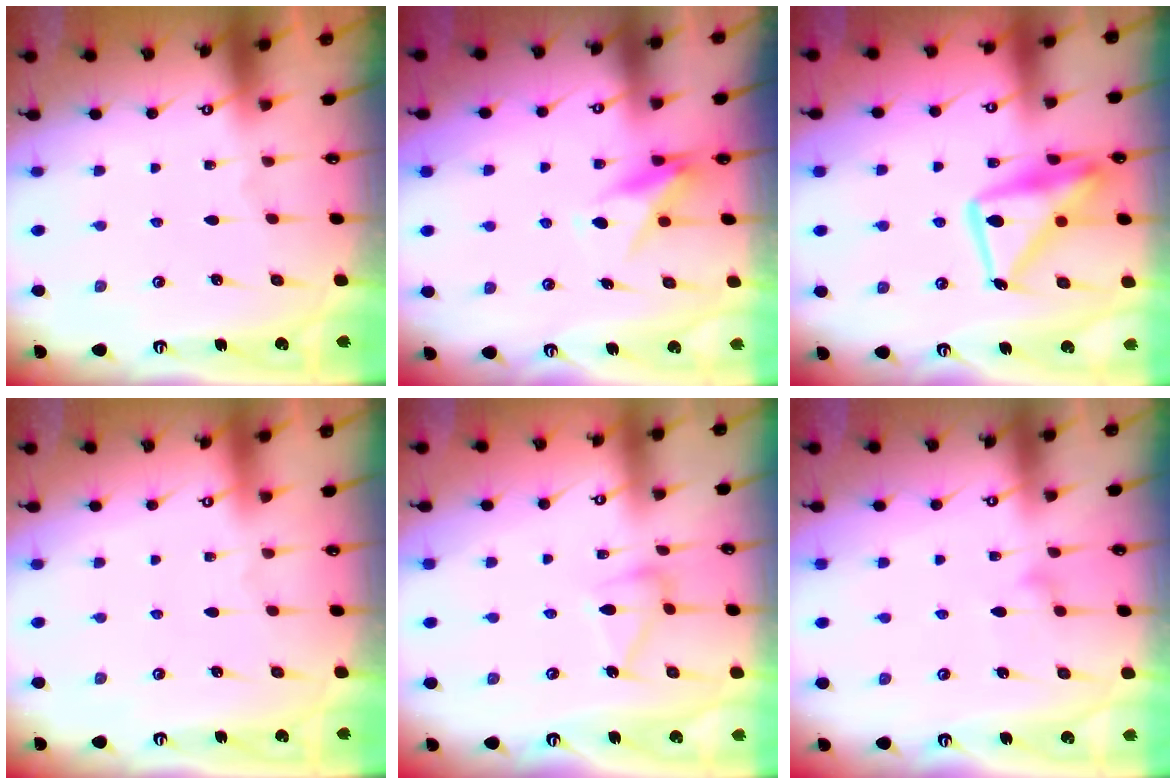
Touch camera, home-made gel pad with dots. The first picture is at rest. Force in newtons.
{"total": 8.4, "press": 8.4, "slide": 0.9}
{"total": 17.9, "press": 17.8, "slide": 1.7}
{"total": 3.8, "press": 3.8, "slide": 0.1}
{"total": 9.3, "press": 9.2, "slide": 0.5}
{"total": 7.8, "press": 7.8, "slide": 0.6}